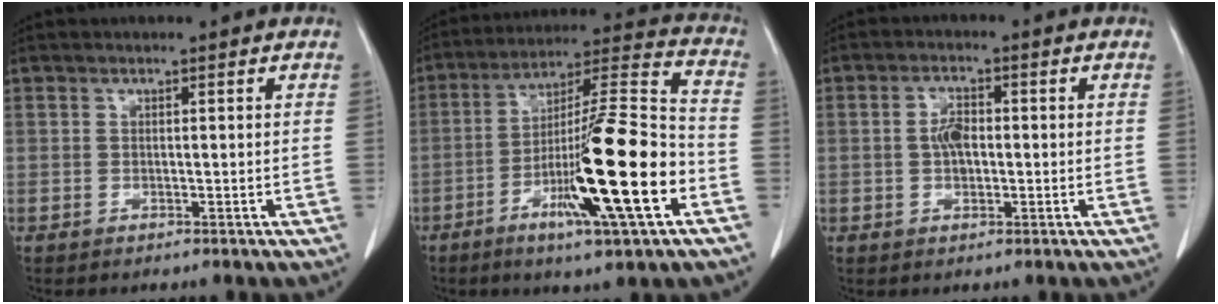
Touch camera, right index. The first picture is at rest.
{"total": 20.0, "force": [-7.1, 0.8, 18.7], "torque": [-0.314, -0.014, -0.120]}
{"total": 3.4, "force": [-0.1, 1.9, 2.9], "torque": [-0.053, 0.005, -0.002]}